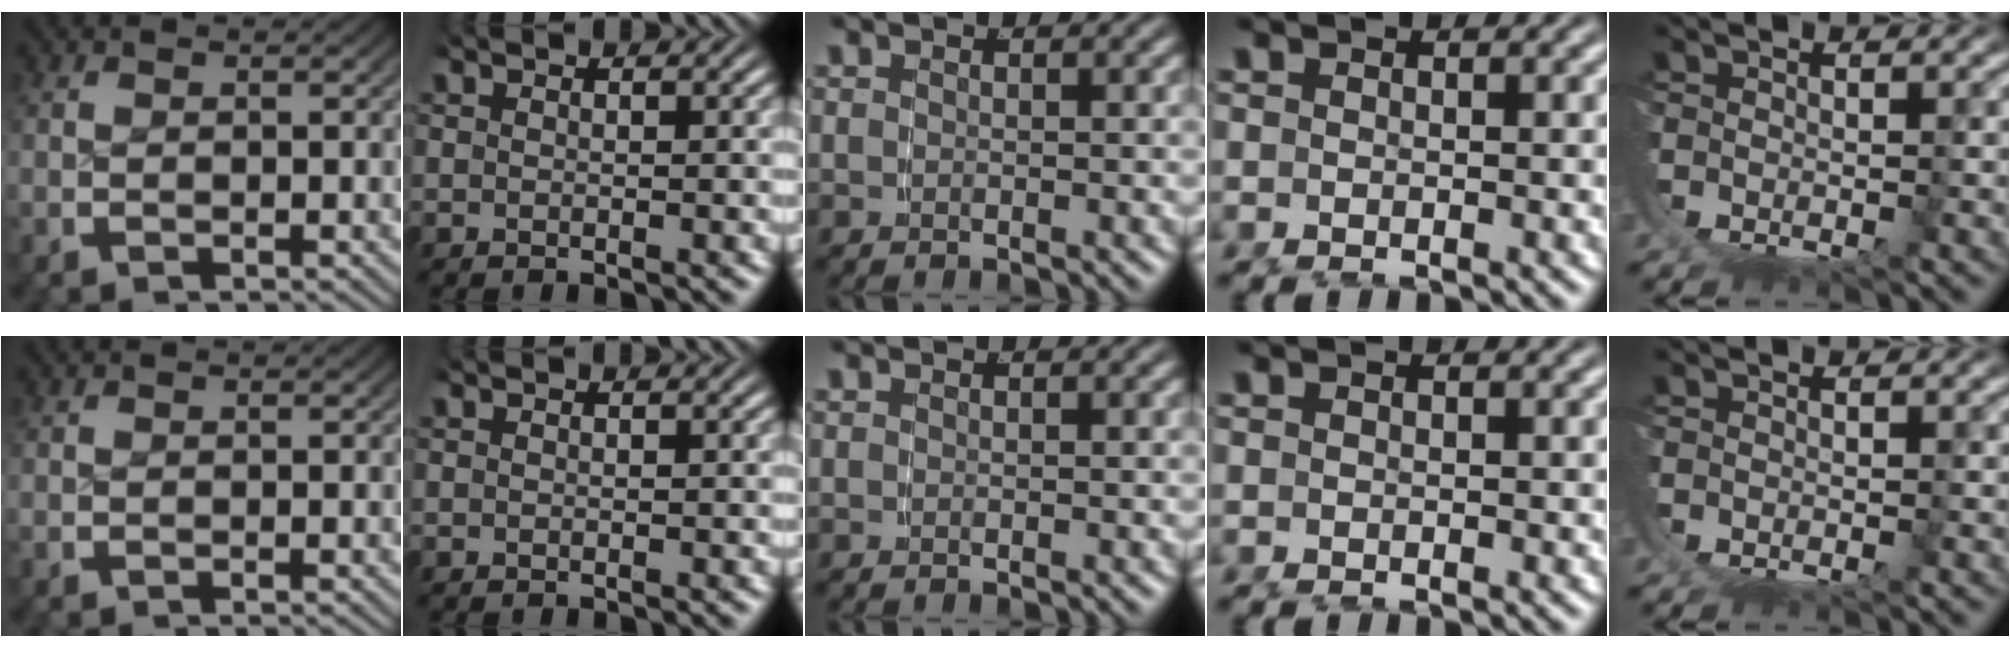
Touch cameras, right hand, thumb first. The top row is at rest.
{}